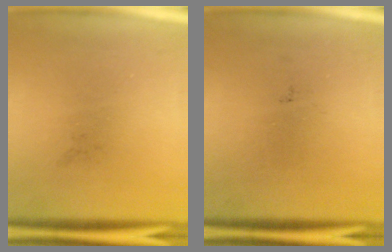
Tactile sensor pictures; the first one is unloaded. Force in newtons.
{"total": 0.0}